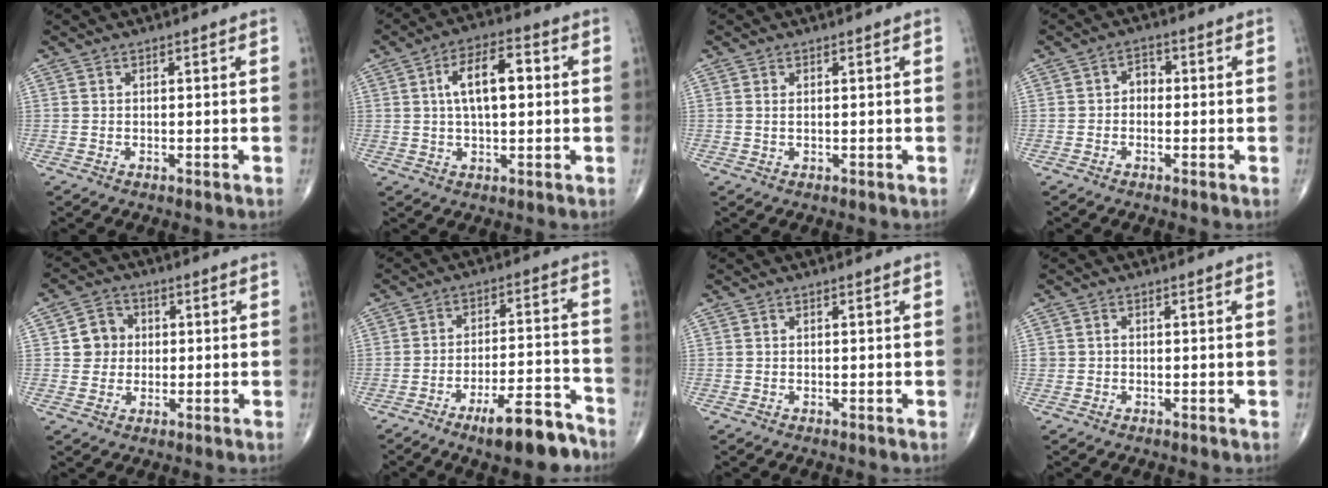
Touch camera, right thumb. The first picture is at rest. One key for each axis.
{"total": 10.1, "fx": 1.5, "fy": 4.7, "fz": 8.8, "tx": -0.142, "ty": 0.018, "tz": 0.020}
{"total": 0.8, "fx": 0.1, "fy": 0.4, "fz": 0.7, "tx": -0.016, "ty": 0.001, "tz": 0.004}
{"total": 2.6, "fx": -0.3, "fy": 2.0, "fz": 1.6, "tx": -0.008, "ty": 0.013, "tz": -0.017}
{"total": 5.9, "fx": 0.7, "fy": 5.5, "fz": 2.1, "tx": -0.004, "ty": 0.005, "tz": 0.005}
{"total": 11.5, "fx": -8.1, "fy": 3.1, "fz": 7.5, "tx": -0.105, "ty": 0.067, "tz": -0.129}
{"total": 0.0}
{"total": 0.8, "fx": -0.1, "fy": 0.7, "fz": 0.4, "tx": -0.002, "ty": 0.002, "tz": -0.002}